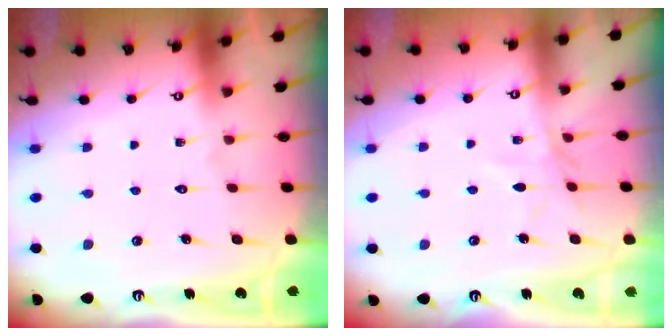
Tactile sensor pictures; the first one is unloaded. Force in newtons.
{"total": 4.4, "press": 4.4, "slide": 0.5}